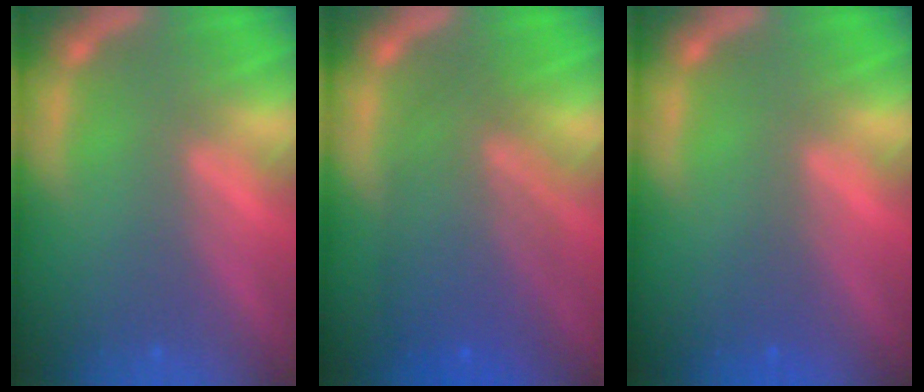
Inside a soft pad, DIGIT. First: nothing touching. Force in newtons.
{"total": 8.1}
{"total": 0.9}